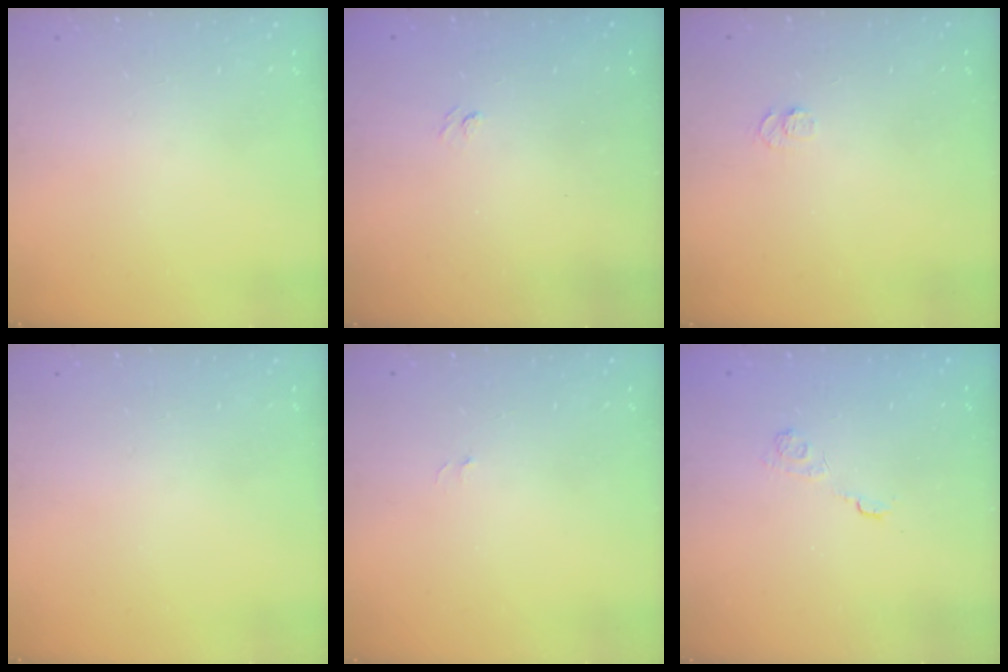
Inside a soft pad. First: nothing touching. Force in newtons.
{"total": 1.9, "press": 1.7, "slide": 0.9}
{"total": 4.9, "press": 4.9, "slide": 0.6}
{"total": 0.0}
{"total": 2.8, "press": 2.8, "slide": 0.3}
{"total": 3.0, "press": 2.6, "slide": 1.5}